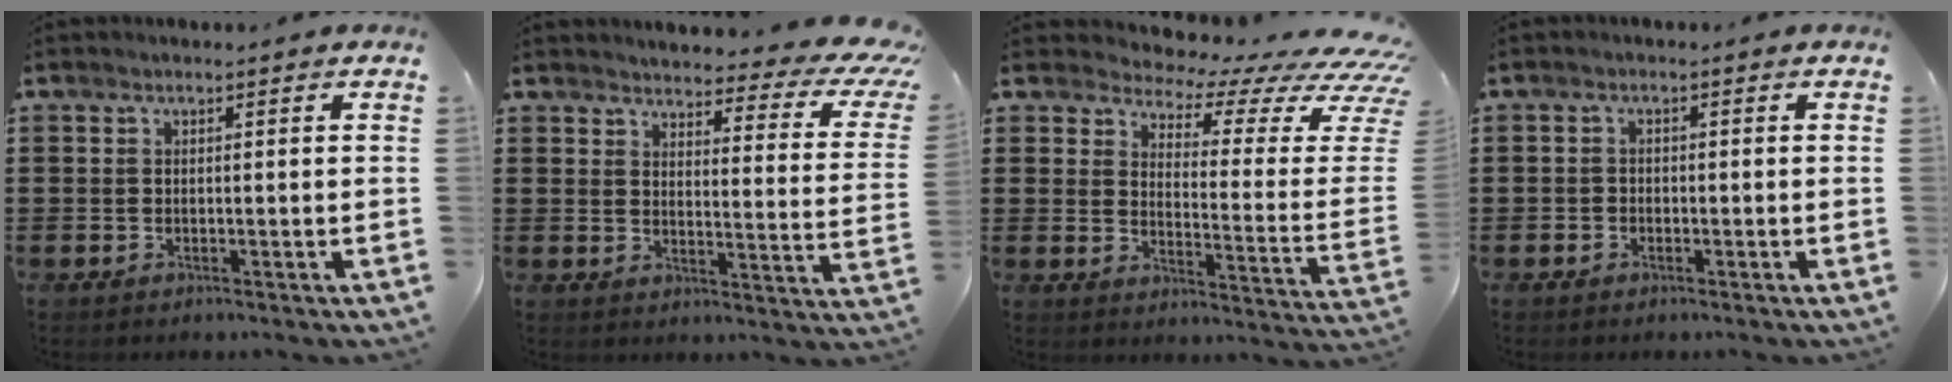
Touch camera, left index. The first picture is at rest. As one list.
[{"total": 4.5, "force": [3.8, 0.9, 2.1], "torque": [-0.038, -0.036, 0.056]}, {"total": 4.6, "force": [3.7, 1.3, 2.4], "torque": [-0.051, -0.045, 0.058]}, {"total": 1.0, "force": [-0.7, 0.7, 0.1], "torque": [-0.005, 0.002, -0.017]}]